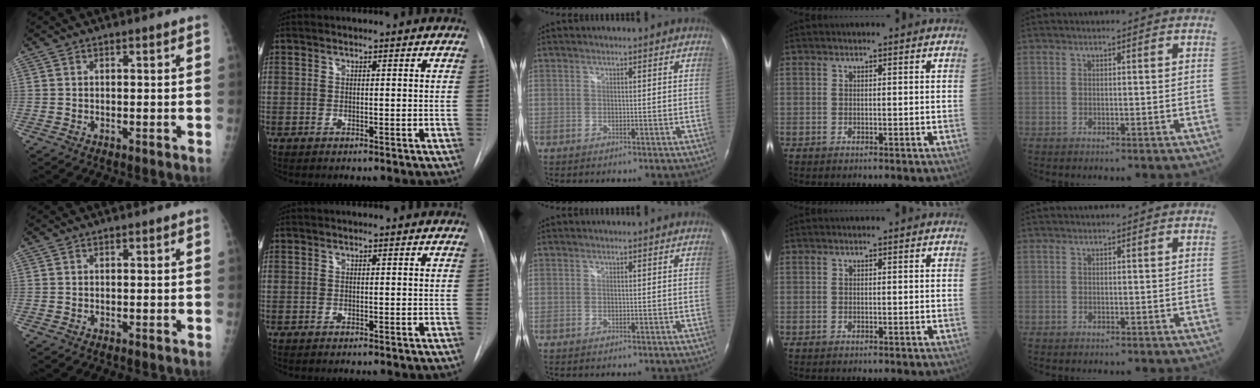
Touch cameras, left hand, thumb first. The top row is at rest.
{}